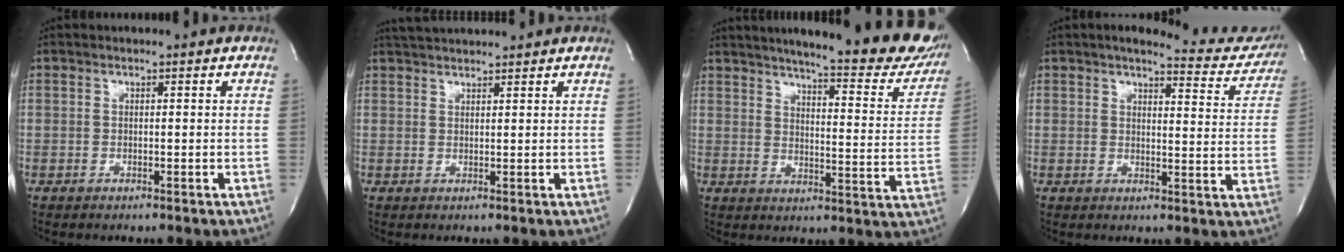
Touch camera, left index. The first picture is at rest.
{"total": 5.4, "force": [5.2, 0.5, 1.5], "torque": [-0.032, 0.031, 0.083]}
{"total": 25.8, "force": [21.7, 4.1, 13.3], "torque": [-0.188, -0.066, 0.253]}
{"total": 11.3, "force": [10.6, 2.2, 3.3], "torque": [-0.021, -0.035, 0.103]}